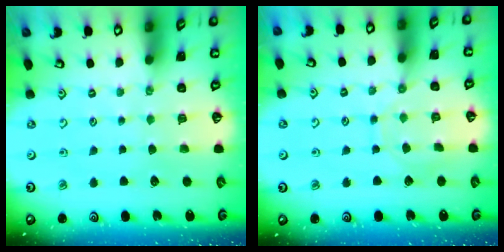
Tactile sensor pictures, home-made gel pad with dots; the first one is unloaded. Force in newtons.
{"total": 8.0, "press": 8.0, "slide": 0.6}